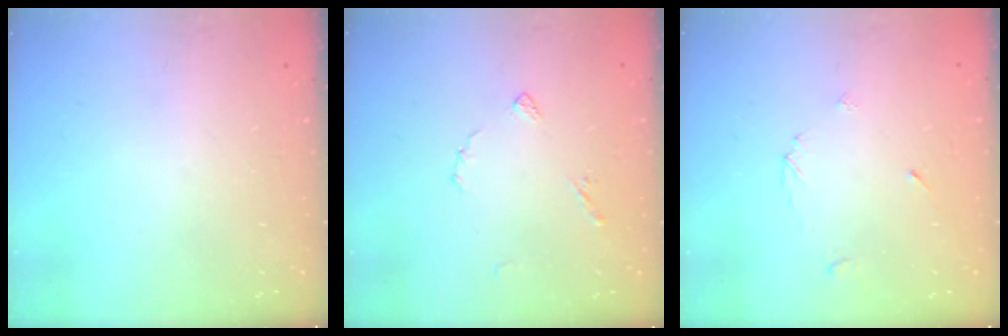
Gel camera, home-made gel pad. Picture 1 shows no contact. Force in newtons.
{"total": 5.1, "press": 5.1, "slide": 0.4}
{"total": 3.4, "press": 3.4, "slide": 0.4}